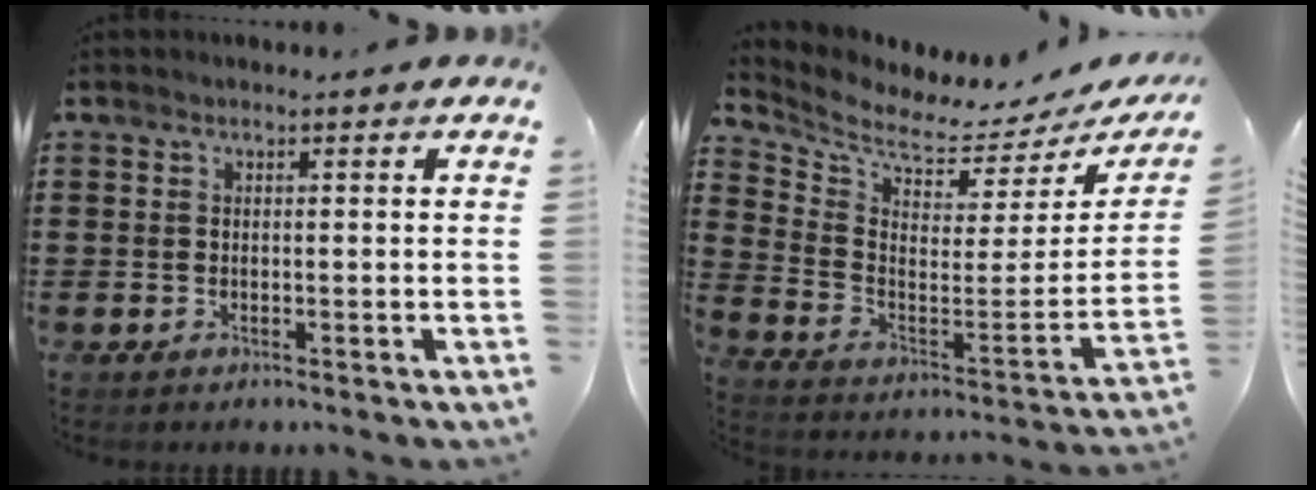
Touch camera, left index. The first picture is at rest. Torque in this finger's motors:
{"motor_torque": [2.14, 0.00, 0.12, 0.03]}